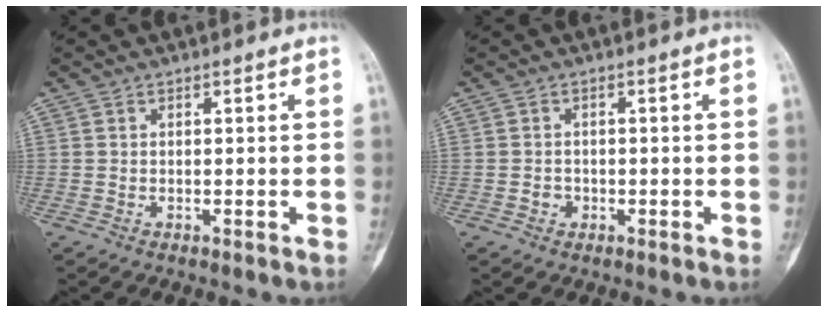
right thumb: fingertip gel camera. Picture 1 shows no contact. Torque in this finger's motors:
{"motor_torque": [0.23, -0.05, 0.08, -0.02, 0.02]}